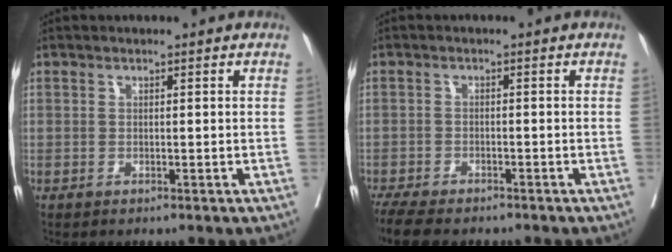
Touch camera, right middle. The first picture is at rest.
{"total": 8.6, "force": [-7.1, 2.5, 4.1], "torque": [-0.070, -0.013, -0.110]}